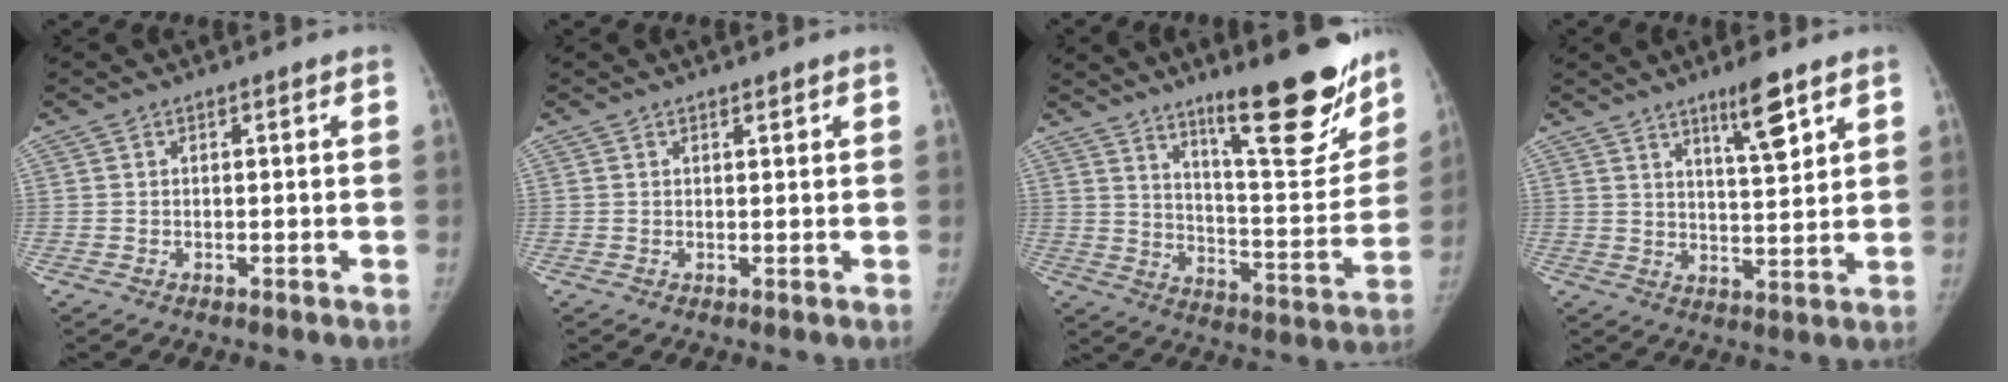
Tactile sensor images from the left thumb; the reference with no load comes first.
{"total": 0.7, "force": [0.6, 0.3, 0.3], "torque": [-0.004, -0.005, 0.009]}
{"total": 20.7, "force": [14.1, 4.5, 14.4], "torque": [-0.161, -0.101, 0.219]}
{"total": 8.1, "force": [5.0, 1.6, 6.2], "torque": [-0.091, -0.035, 0.084]}